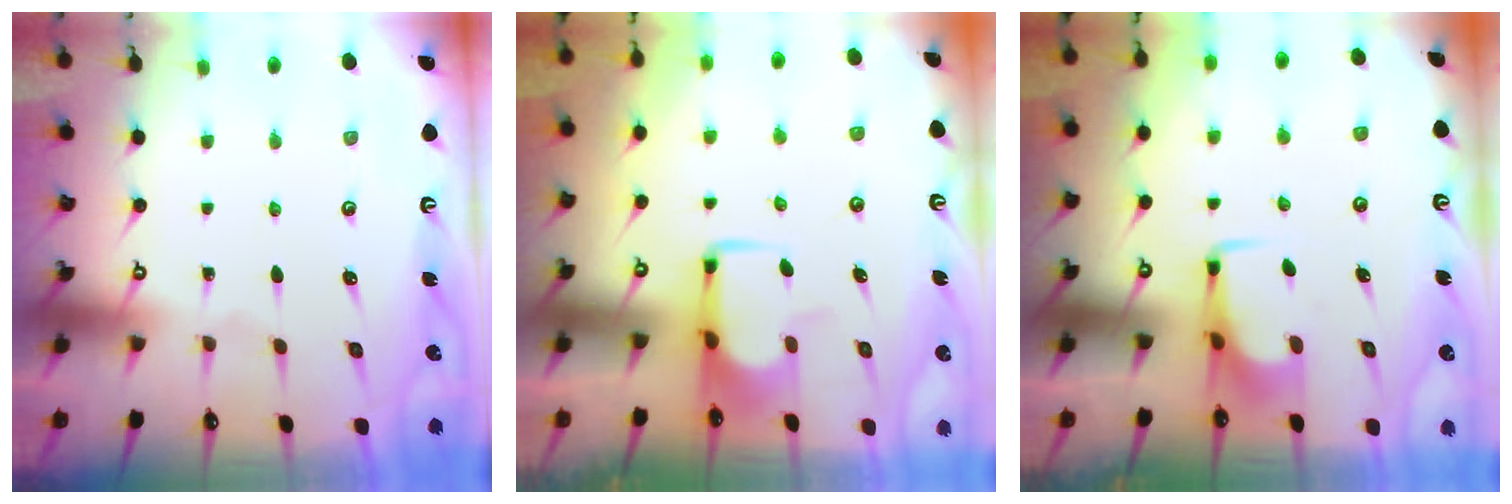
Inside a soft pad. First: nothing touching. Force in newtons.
{"total": 2.0, "press": 2.0, "slide": 0.4}
{"total": 3.0, "press": 2.9, "slide": 0.4}